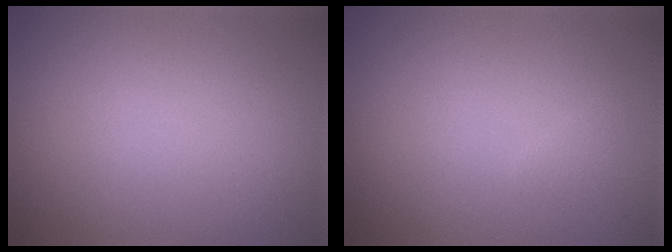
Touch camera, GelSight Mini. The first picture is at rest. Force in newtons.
{"total": 0.6, "press": 0.6, "slide": 0.1}